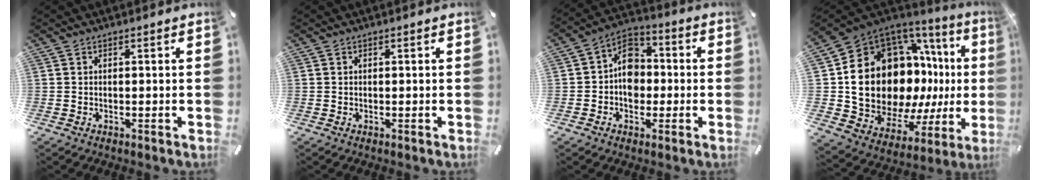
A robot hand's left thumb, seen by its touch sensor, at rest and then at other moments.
{"total": 0.0}
{"total": 9.0, "force": [-1.2, 7.5, 4.8], "torque": [-0.076, 0.017, -0.023]}
{"total": 21.6, "force": [2.2, 16.4, 13.8], "torque": [-0.224, -0.082, 0.088]}